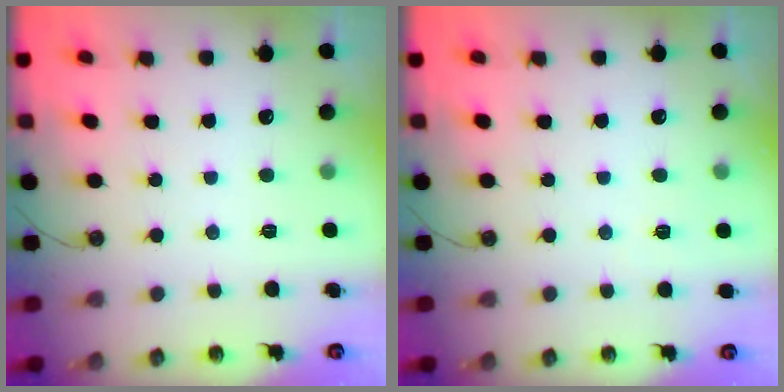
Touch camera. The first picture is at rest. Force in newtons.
{"total": 1.7, "press": 1.7, "slide": 0.4}